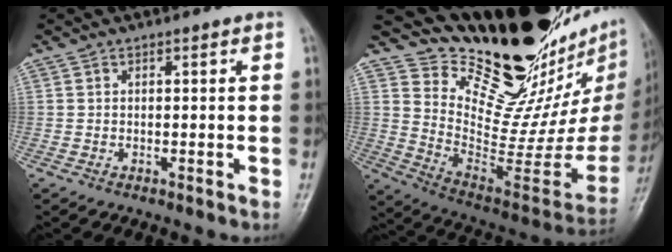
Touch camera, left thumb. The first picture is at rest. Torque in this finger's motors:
{"motor_torque": [0.75, 0.31, -0.79, -1.20, 0.06]}